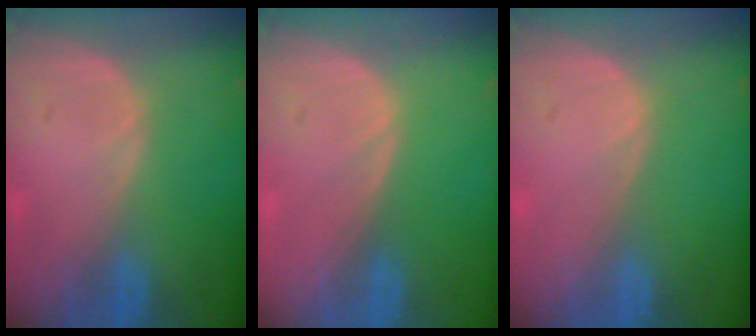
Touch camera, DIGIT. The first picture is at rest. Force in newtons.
{"total": 0.0}
{"total": 0.0}